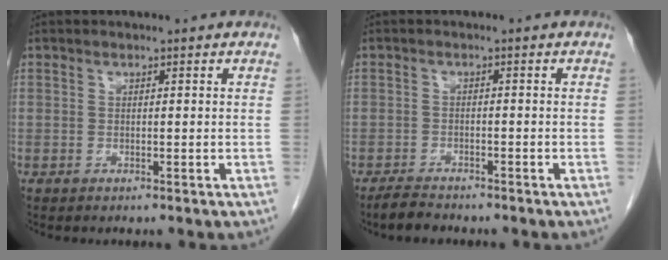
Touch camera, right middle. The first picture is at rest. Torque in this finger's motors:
{"motor_torque": [0.48, -0.29, 0.06, 0.02]}